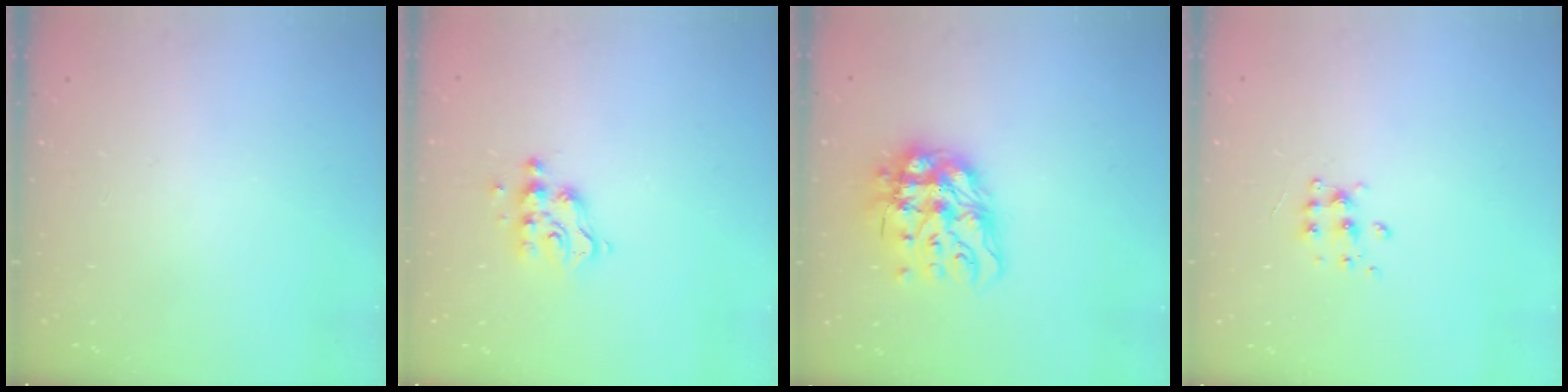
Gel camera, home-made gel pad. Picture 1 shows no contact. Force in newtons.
{"total": 7.9, "press": 7.9, "slide": 0.4}
{"total": 14.7, "press": 14.7, "slide": 1.2}
{"total": 6.3, "press": 6.3, "slide": 0.6}